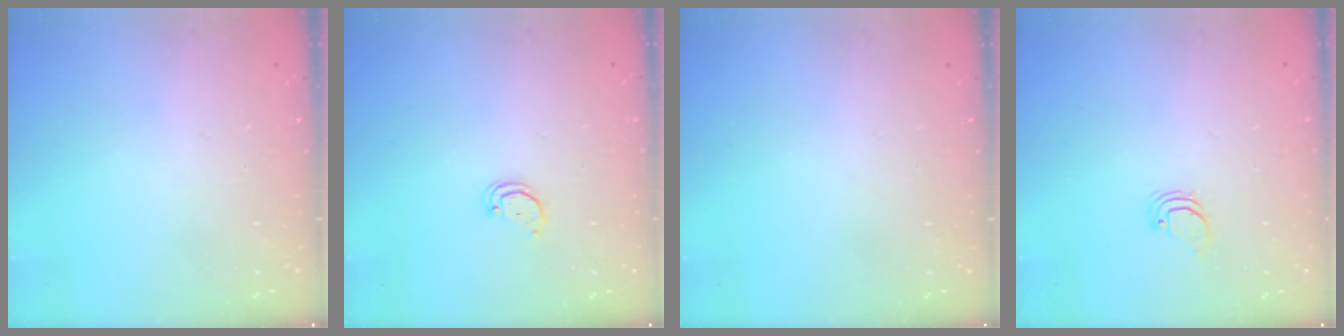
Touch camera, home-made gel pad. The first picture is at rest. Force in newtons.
{"total": 2.1, "press": 2.1, "slide": 0.2}
{"total": 0.0}
{"total": 0.9, "press": 0.9, "slide": 0.1}